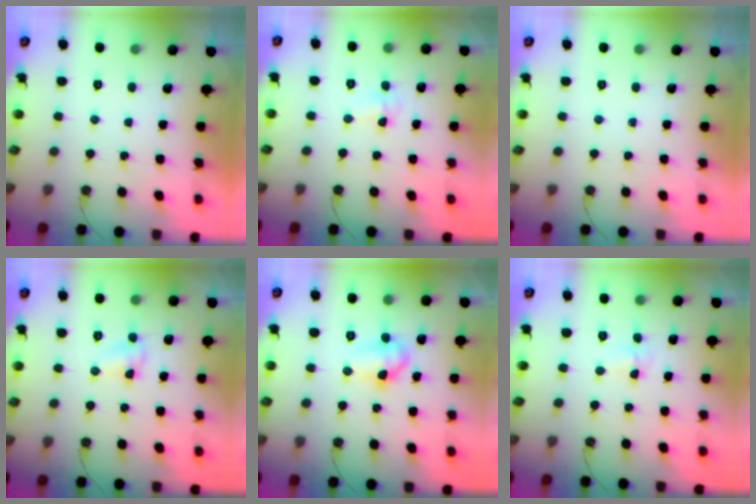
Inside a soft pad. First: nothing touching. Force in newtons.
{"total": 2.5, "press": 2.4, "slide": 0.9}
{"total": 0.0}
{"total": 3.8, "press": 3.8, "slide": 0.5}
{"total": 8.3, "press": 8.3, "slide": 0.8}
{"total": 2.7, "press": 2.6, "slide": 0.6}